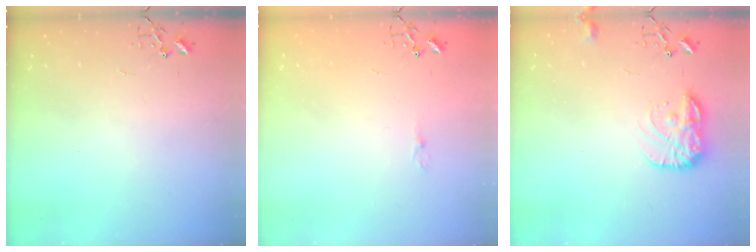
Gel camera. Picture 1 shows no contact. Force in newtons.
{"total": 2.7, "press": 2.7, "slide": 0.4}
{"total": 13.0, "press": 13.0, "slide": 0.5}